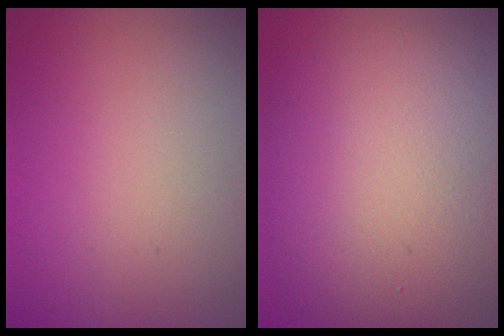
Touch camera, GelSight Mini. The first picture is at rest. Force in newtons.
{"total": 12.9, "press": 12.9, "slide": 1.0}